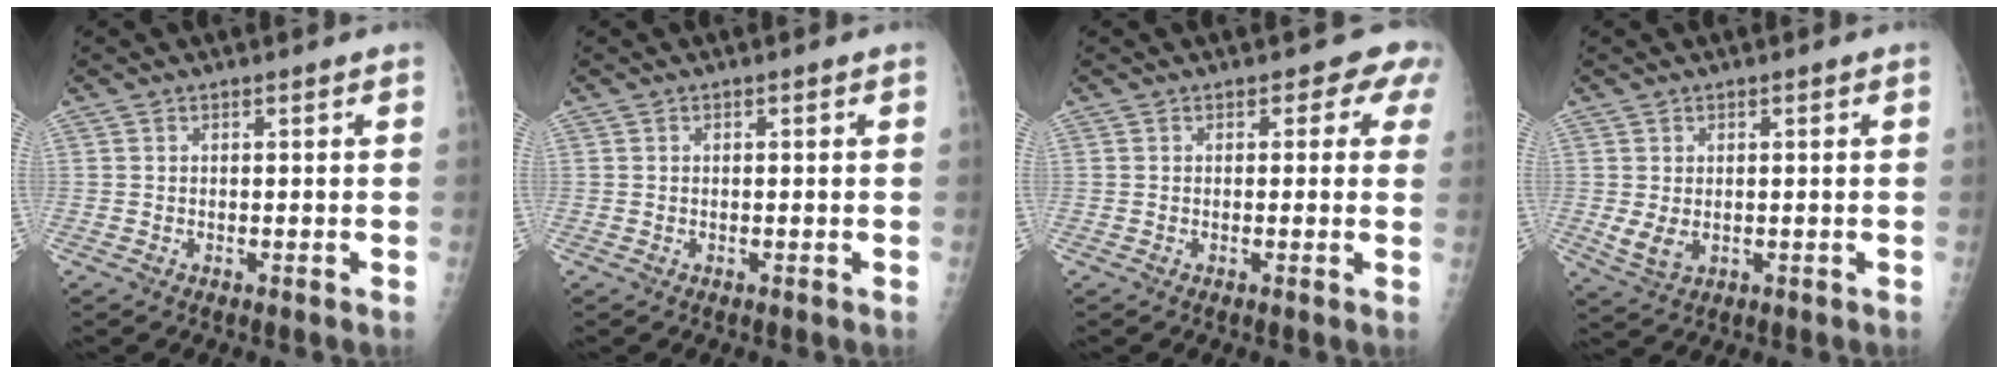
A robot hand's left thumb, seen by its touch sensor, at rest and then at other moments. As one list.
[{"total": 0.0}, {"total": 3.2, "force": [1.7, 2.4, 1.4], "torque": [0.018, -0.004, 0.001]}, {"total": 3.8, "force": [-0.2, 2.5, 3.0], "torque": [-0.063, -0.003, 0.003]}]